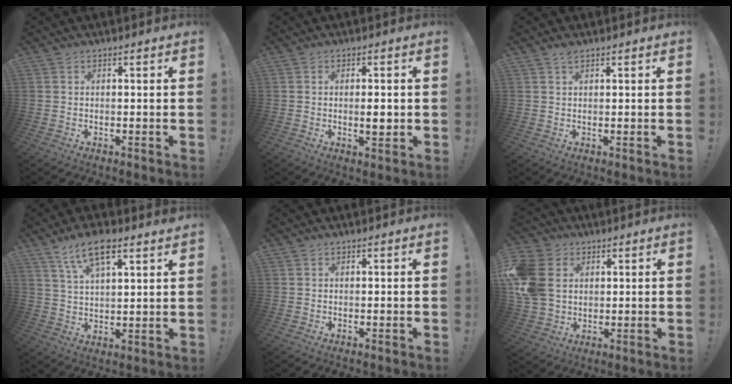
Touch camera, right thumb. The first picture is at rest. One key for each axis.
{"total": 4.0, "fx": -0.3, "fy": 1.2, "fz": 3.9, "tx": -0.043, "ty": -0.007, "tz": -0.010}
{"total": 1.5, "fx": 1.2, "fy": 0.2, "fz": 0.9, "tx": -0.011, "ty": -0.003, "tz": 0.020}
{"total": 10.3, "fx": 6.8, "fy": 3.4, "fz": 7.0, "tx": -0.123, "ty": -0.023, "tz": 0.121}
{"total": 0.0}
{"total": 14.5, "fx": 2.4, "fy": 11.9, "fz": 8.0, "tx": -0.156, "ty": -0.005, "tz": 0.050}